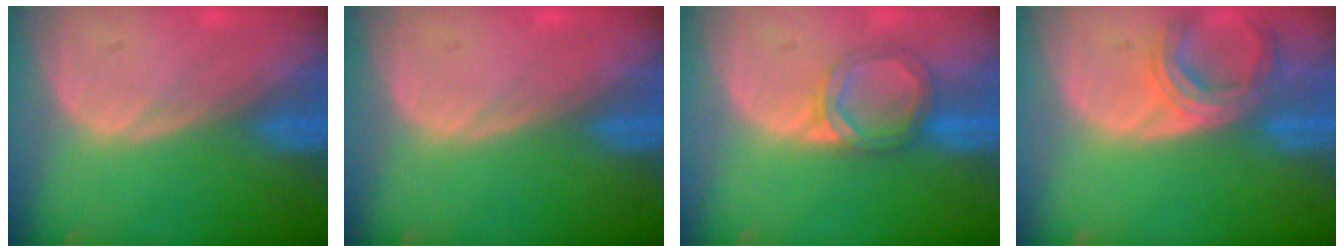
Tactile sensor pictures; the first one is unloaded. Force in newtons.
{"total": 0.0}
{"total": 4.5, "press": 4.5, "slide": 0.4}
{"total": 6.0, "press": 5.5, "slide": 2.3}